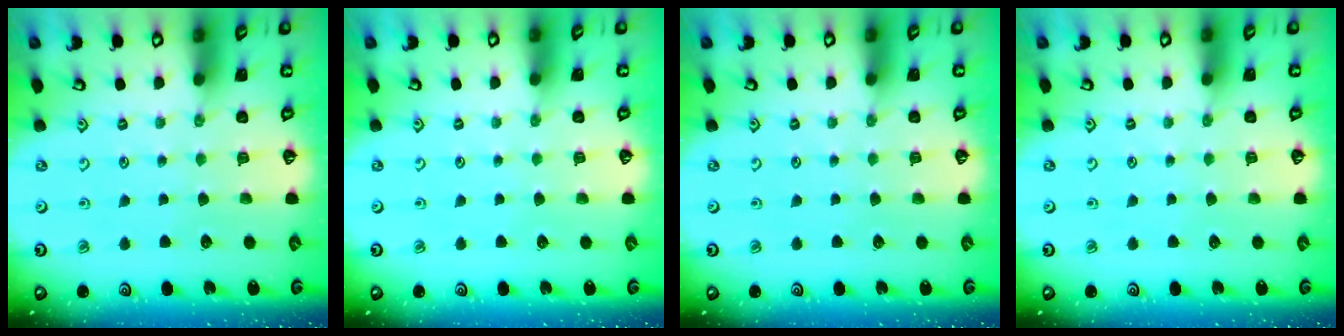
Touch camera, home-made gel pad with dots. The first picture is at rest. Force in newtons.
{"total": 0.0}
{"total": 0.0}
{"total": 0.0}